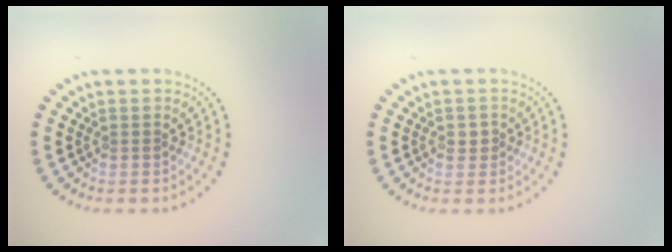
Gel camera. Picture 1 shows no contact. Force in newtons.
{"total": 1.1, "press": 1.0, "slide": 0.4}